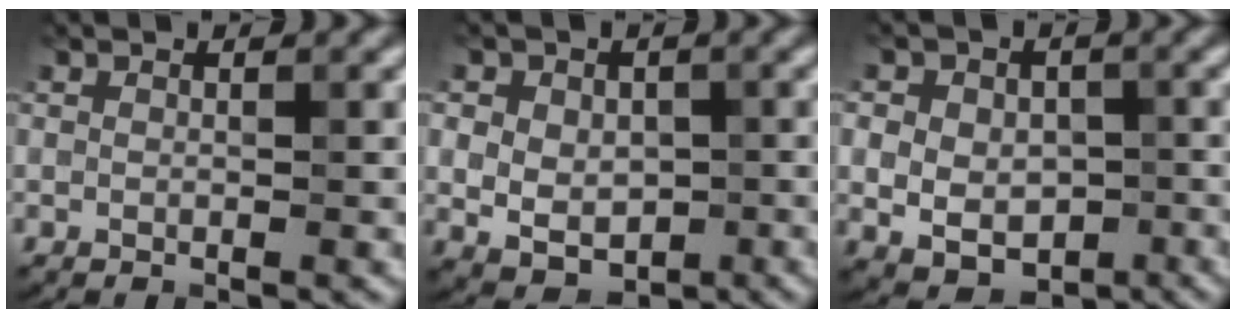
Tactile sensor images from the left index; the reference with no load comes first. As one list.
[{"total": 5.1, "force": [0.1, 4.1, 3.1], "torque": [-0.042, -0.002, -0.001]}, {"total": 6.7, "force": [-0.6, 5.5, 3.8], "torque": [-0.048, -0.002, -0.015]}]